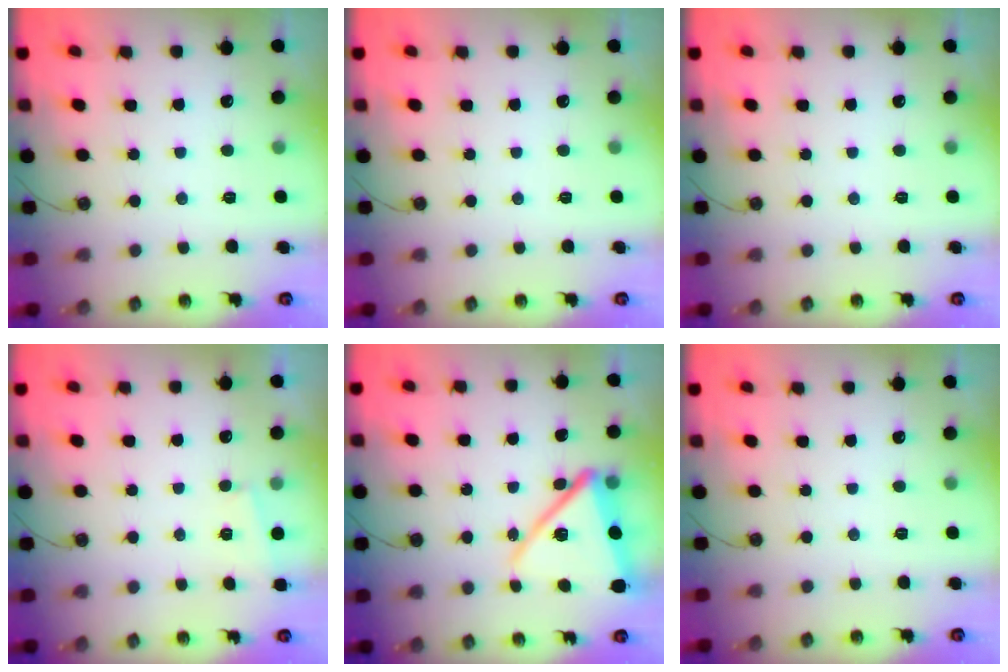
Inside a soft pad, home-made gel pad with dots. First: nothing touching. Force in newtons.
{"total": 0.0}
{"total": 0.0}
{"total": 1.6, "press": 1.0, "slide": 1.2}
{"total": 17.3, "press": 17.3, "slide": 1.4}
{"total": 0.0}